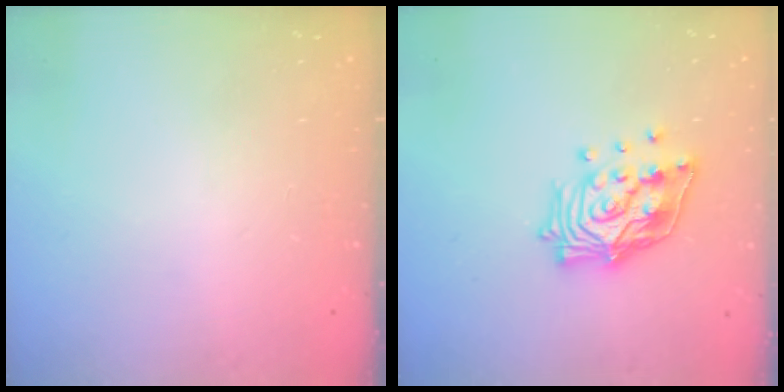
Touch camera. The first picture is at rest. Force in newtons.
{"total": 14.6, "press": 14.5, "slide": 1.8}